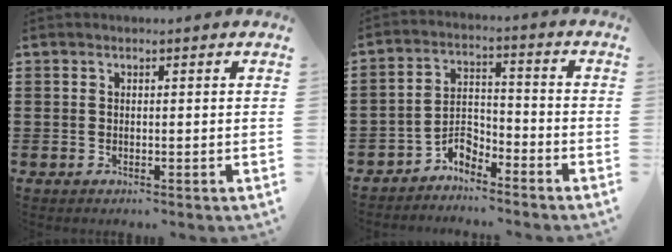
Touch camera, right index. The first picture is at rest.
{"total": 4.4, "force": [-3.9, 1.6, 1.3], "torque": [-0.034, 0.009, -0.080]}